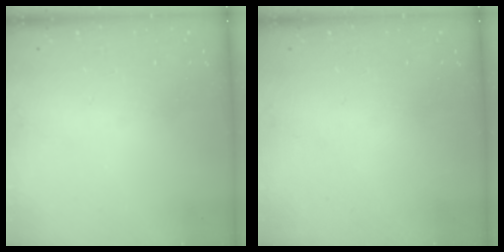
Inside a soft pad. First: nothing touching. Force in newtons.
{"total": 0.0}